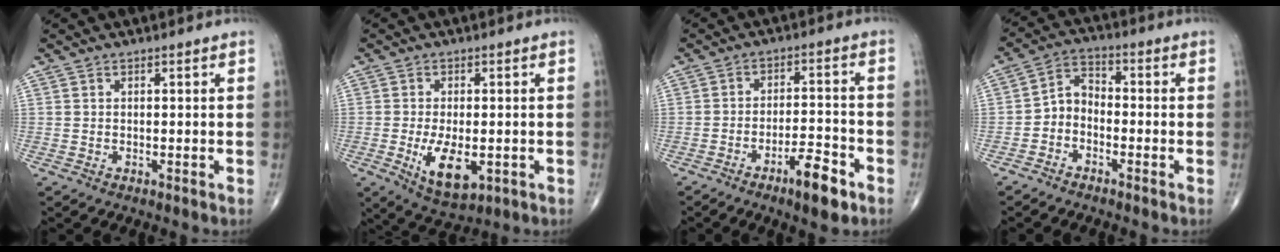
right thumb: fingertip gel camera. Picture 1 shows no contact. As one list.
[{"total": 8.7, "force": [-2.0, 4.3, 7.3], "torque": [-0.119, -0.015, -0.023]}, {"total": 8.3, "force": [-4.9, 2.3, 6.3], "torque": [-0.093, 0.028, -0.074]}, {"total": 5.0, "force": [-2.2, 3.5, 2.8], "torque": [-0.036, 0.032, -0.056]}]